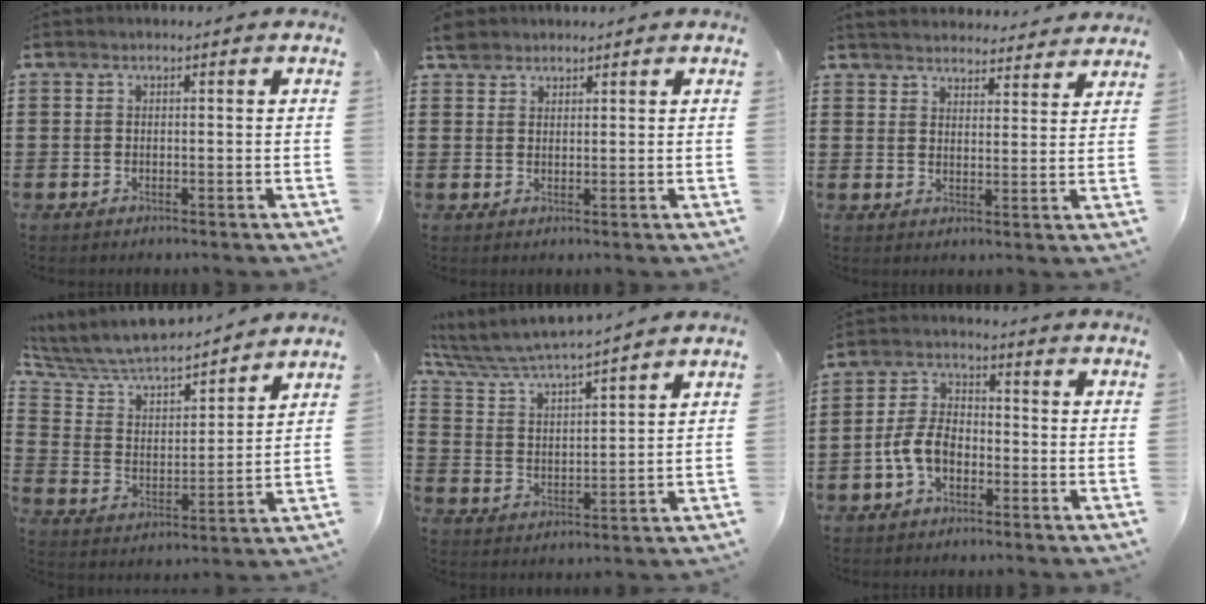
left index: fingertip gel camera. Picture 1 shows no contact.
{"total": 2.3, "force": [2.0, 1.1, 0.3], "torque": [-0.011, 0.005, 0.039]}
{"total": 3.9, "force": [3.9, 0.3, 0.3], "torque": [-0.020, -0.019, 0.070]}
{"total": 7.3, "force": [6.9, 1.3, 2.1], "torque": [-0.074, -0.052, 0.115]}
{"total": 5.3, "force": [5.1, -0.1, 1.3], "torque": [-0.052, -0.038, 0.082]}
{"total": 5.7, "force": [-2.4, 3.4, 4.0], "torque": [-0.104, 0.003, -0.054]}